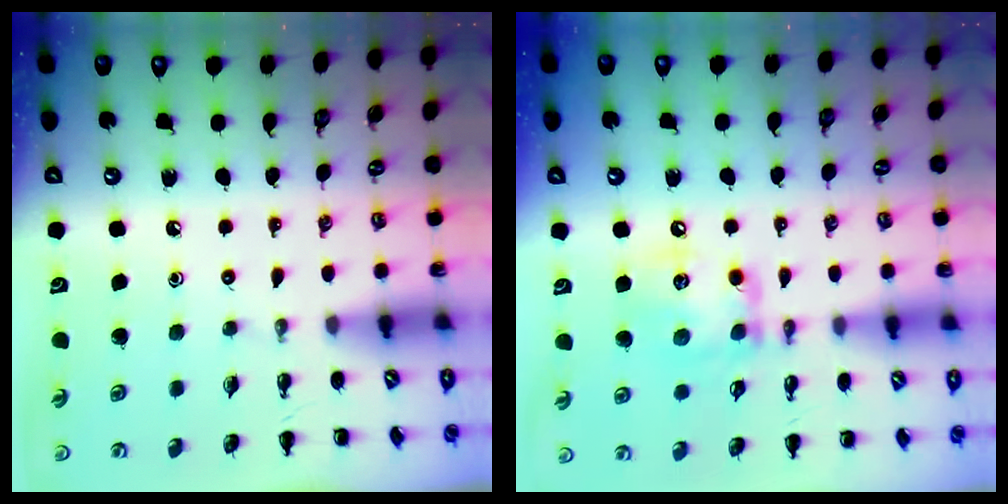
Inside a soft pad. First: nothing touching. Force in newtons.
{"total": 12.5, "press": 12.3, "slide": 1.9}